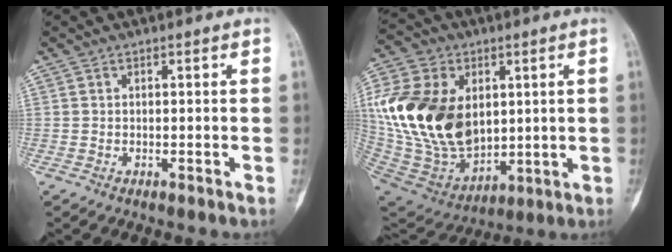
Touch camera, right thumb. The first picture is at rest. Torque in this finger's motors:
{"motor_torque": [-0.77, 2.60, 2.24, 0.54, 0.66]}